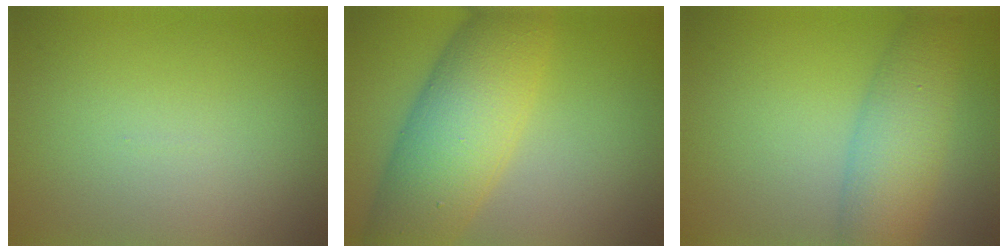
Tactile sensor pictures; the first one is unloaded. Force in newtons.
{"total": 9.0, "press": 9.0, "slide": 0.2}
{"total": 5.9, "press": 5.9, "slide": 0.1}